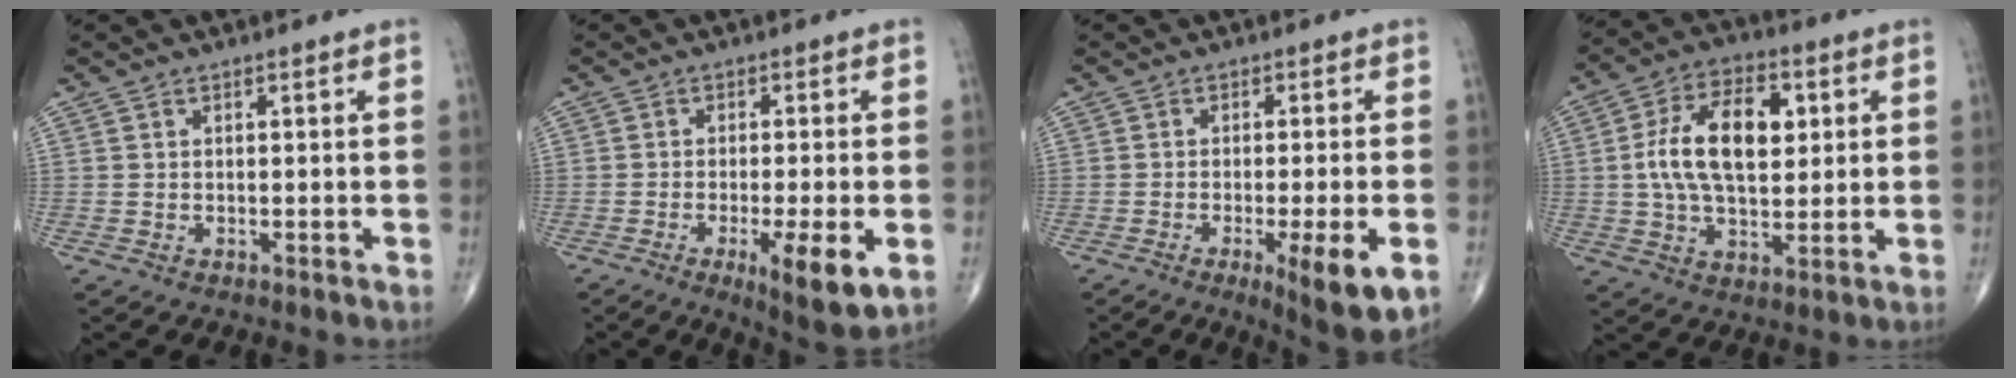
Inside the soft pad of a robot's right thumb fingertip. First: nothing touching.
{"total": 9.3, "force": [-3.1, 1.9, 8.5], "torque": [-0.130, -0.016, -0.046]}
{"total": 9.5, "force": [-3.4, 1.6, 8.7], "torque": [-0.127, -0.013, -0.048]}
{"total": 15.2, "force": [2.3, 8.5, 12.4], "torque": [-0.206, 0.008, 0.037]}